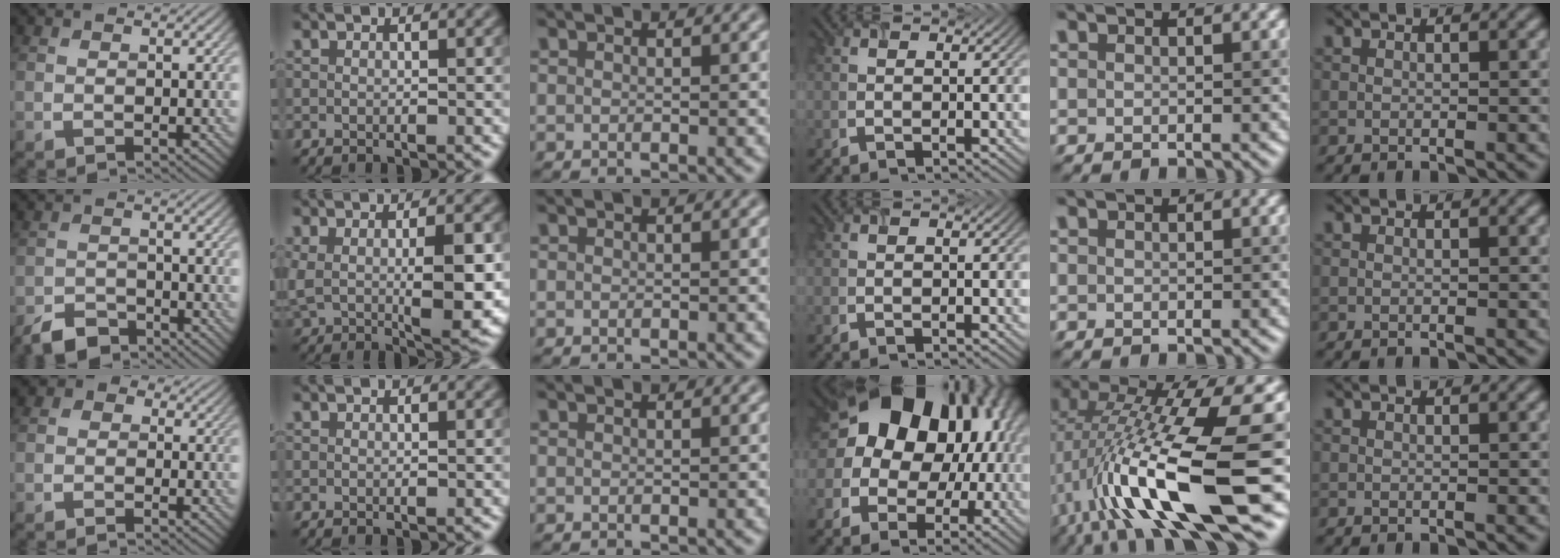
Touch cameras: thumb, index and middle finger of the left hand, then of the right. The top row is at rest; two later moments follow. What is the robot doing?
{"motion": "open", "object": "airpods case & airpods"}